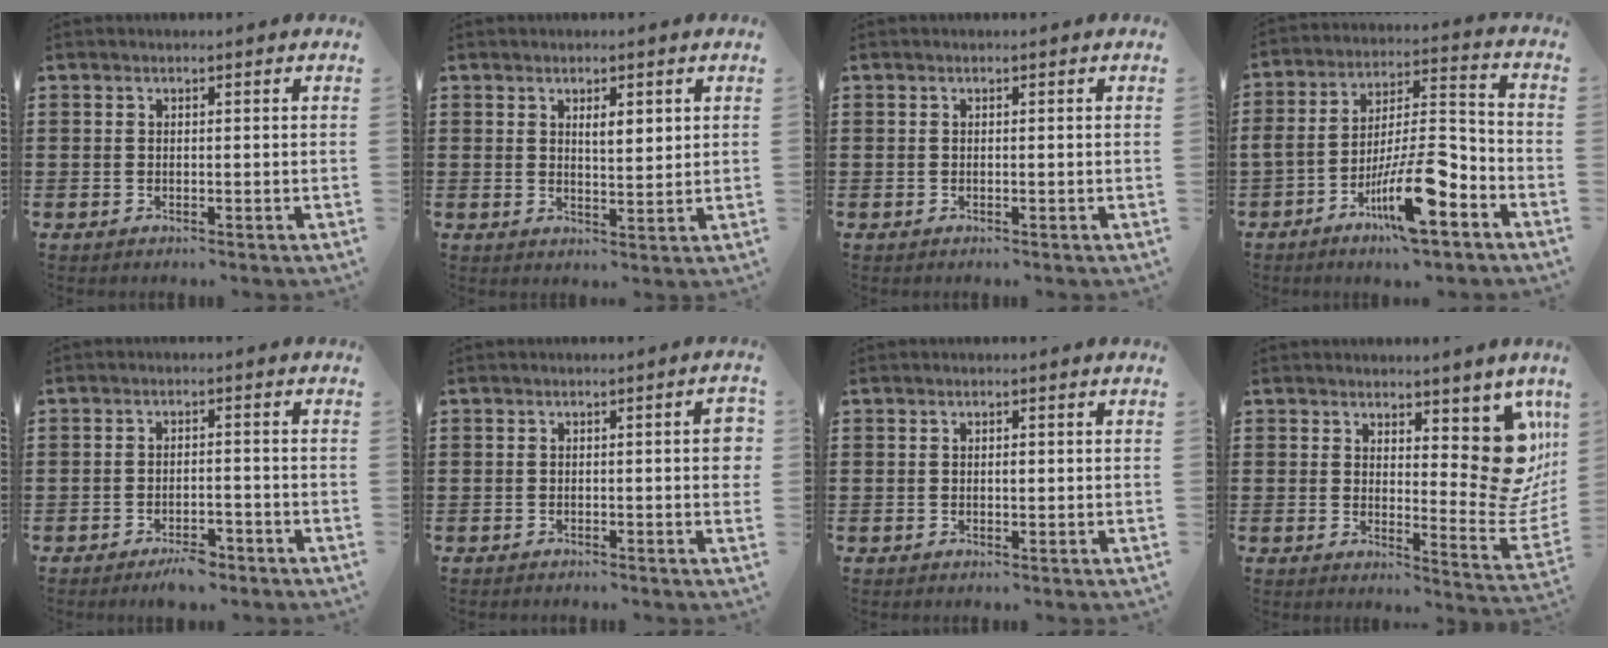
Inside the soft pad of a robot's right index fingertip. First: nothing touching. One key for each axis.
{"total": 2.7, "fx": 1.3, "fy": 0.9, "fz": 2.2, "tx": -0.036, "ty": 0.003, "tz": 0.019}
{"total": 0.0}
{"total": 14.4, "fx": -7.8, "fy": 3.7, "fz": 11.5, "tx": -0.217, "ty": 0.014, "tz": -0.142}
{"total": 3.0, "fx": -2.5, "fy": 0.7, "fz": 1.5, "tx": -0.026, "ty": 0.007, "tz": -0.048}
{"total": 3.6, "fx": -0.6, "fy": 0.6, "fz": 3.5, "tx": -0.046, "ty": -0.002, "tz": -0.012}
{"total": 0.7, "fx": 0.0, "fy": 0.3, "fz": 0.6, "tx": -0.014, "ty": -0.001, "tz": 0.000}
{"total": 9.9, "fx": 4.7, "fy": 4.5, "fz": 7.4, "tx": -0.082, "ty": -0.043, "tz": 0.084}